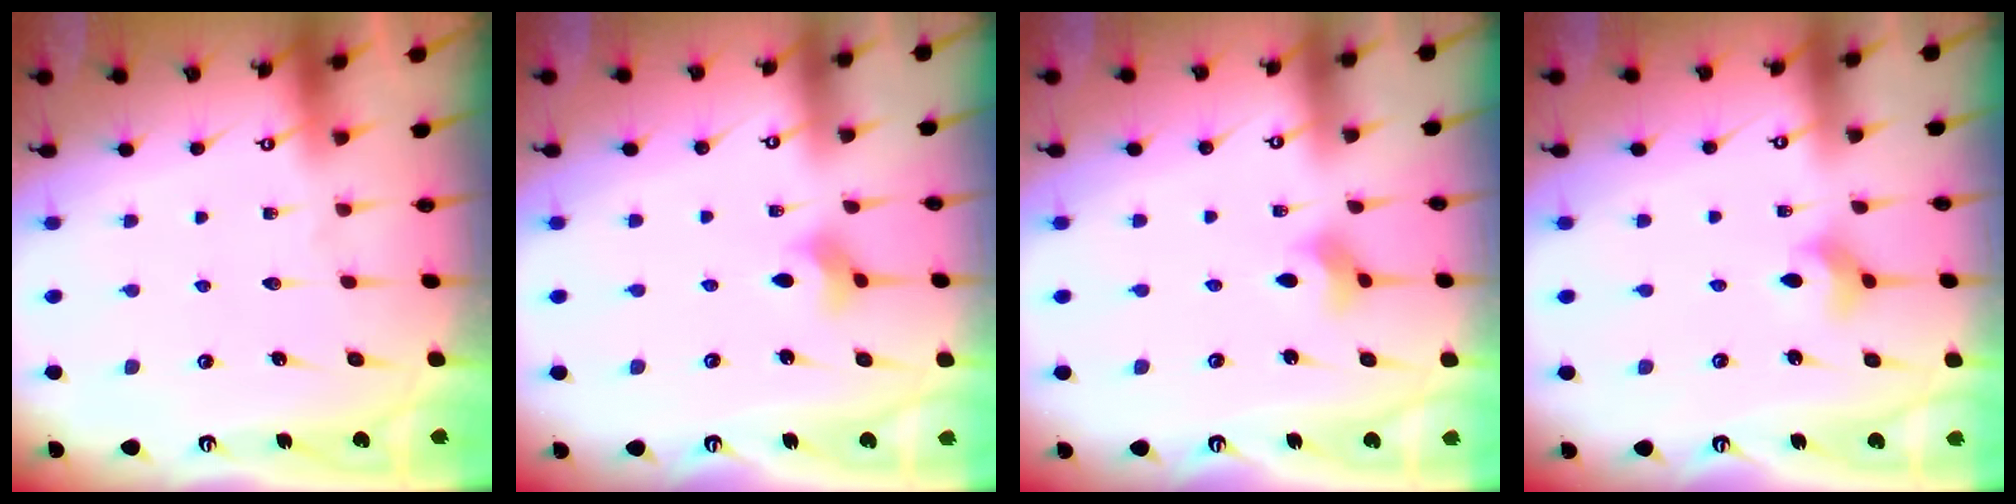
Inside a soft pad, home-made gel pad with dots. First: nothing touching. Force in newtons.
{"total": 2.8, "press": 2.7, "slide": 0.4}
{"total": 2.8, "press": 2.7, "slide": 0.4}
{"total": 4.2, "press": 4.2, "slide": 0.6}